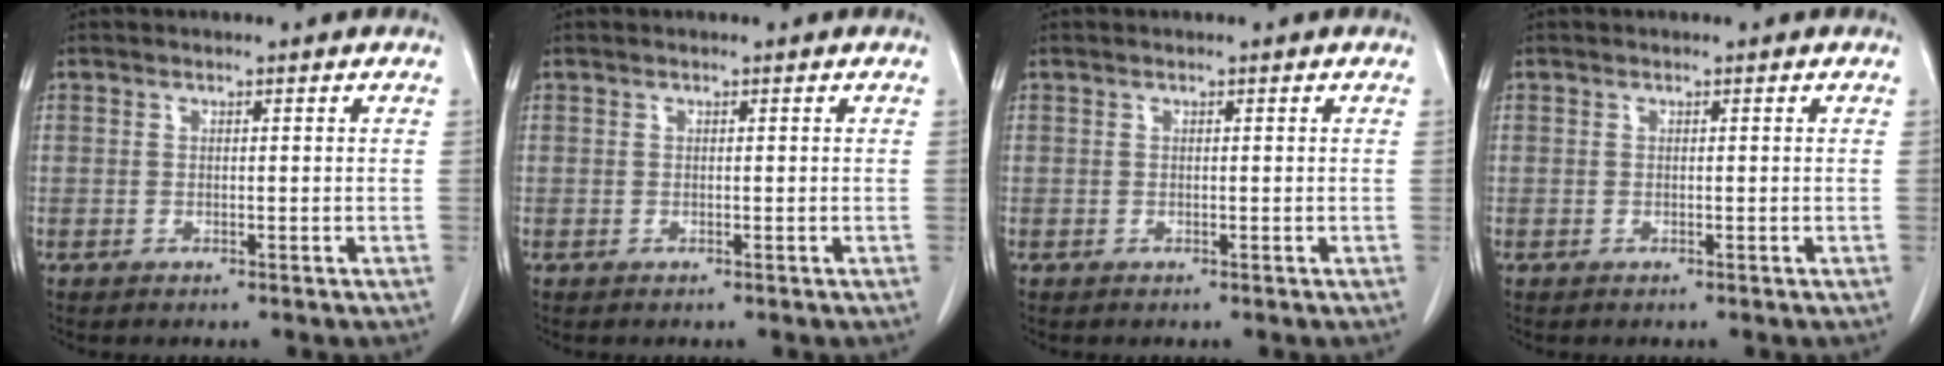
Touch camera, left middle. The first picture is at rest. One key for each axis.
{"total": 0.0}
{"total": 0.0}
{"total": 0.0}